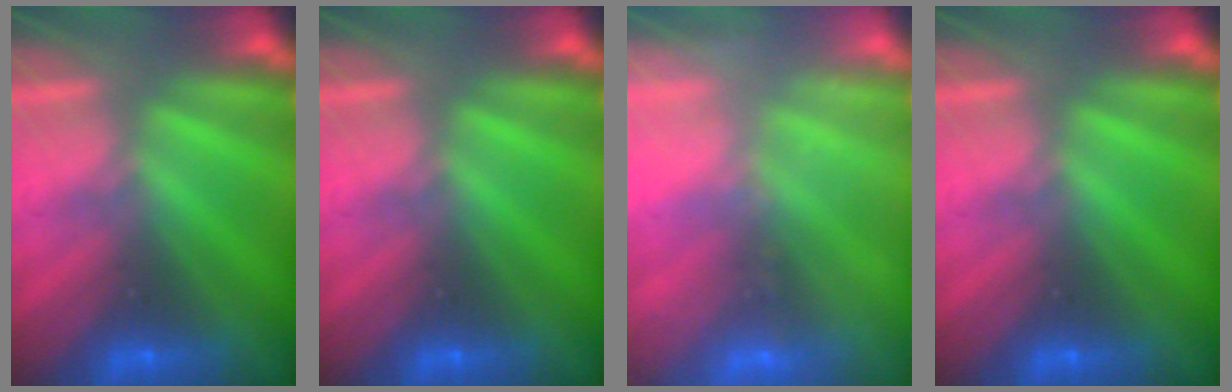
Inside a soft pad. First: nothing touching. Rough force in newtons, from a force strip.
{"total": 0.0}
{"total": 2.3}
{"total": 0.0}